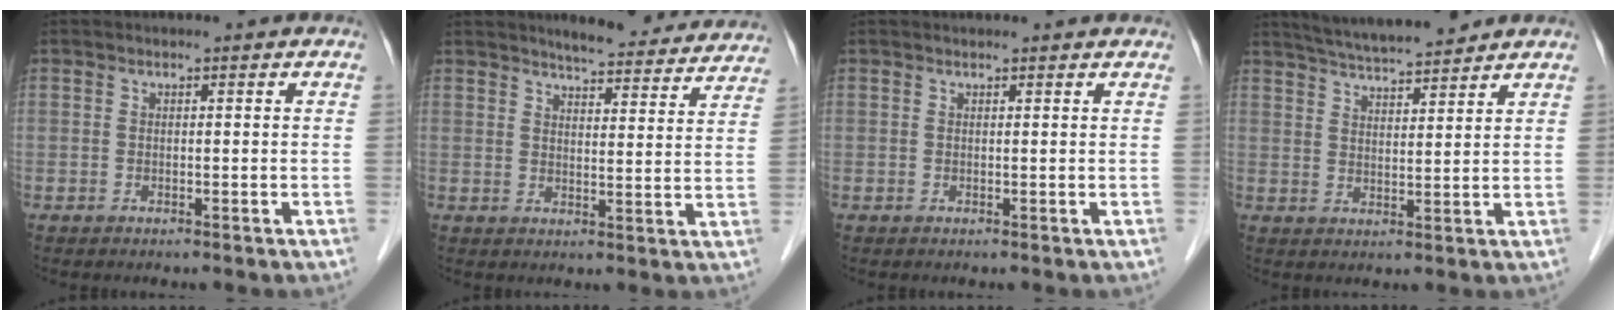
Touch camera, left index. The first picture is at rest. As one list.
[{"total": 14.6, "force": [13.8, 2.4, 4.3], "torque": [-0.036, -0.016, 0.152]}, {"total": 3.0, "force": [2.9, 0.3, 0.7], "torque": [-0.012, 0.019, 0.032]}, {"total": 9.9, "force": [9.1, 0.6, 3.9], "torque": [-0.069, 0.020, 0.146]}]